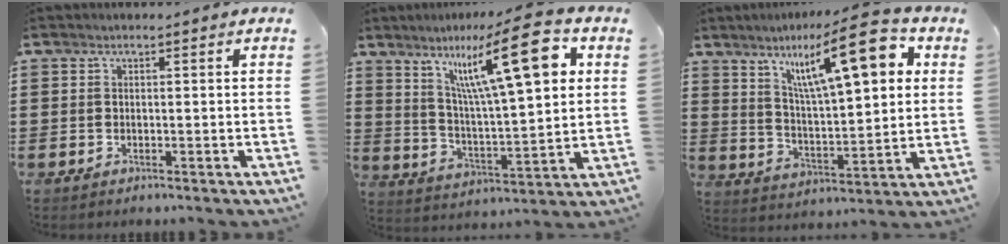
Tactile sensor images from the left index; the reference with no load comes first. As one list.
[{"total": 17.0, "force": [8.4, 3.8, 14.3], "torque": [-0.255, -0.013, 0.130]}, {"total": 15.2, "force": [8.3, 3.5, 12.2], "torque": [-0.210, -0.021, 0.131]}]